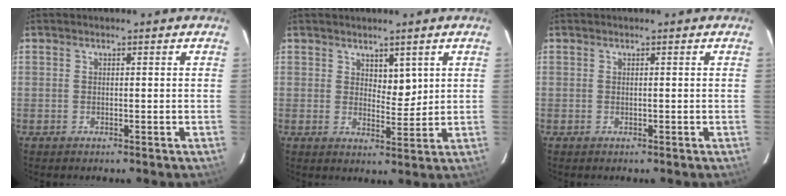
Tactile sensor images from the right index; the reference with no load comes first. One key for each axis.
{"total": 3.4, "fx": 1.7, "fy": 1.8, "fz": 2.3, "tx": -0.033, "ty": -0.006, "tz": 0.033}
{"total": 0.0}